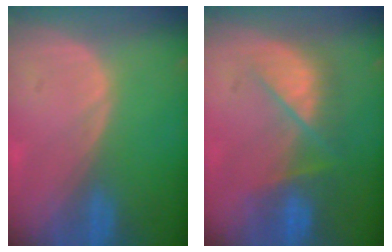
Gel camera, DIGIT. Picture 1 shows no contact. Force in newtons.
{"total": 7.5, "press": 7.1, "slide": 2.5}